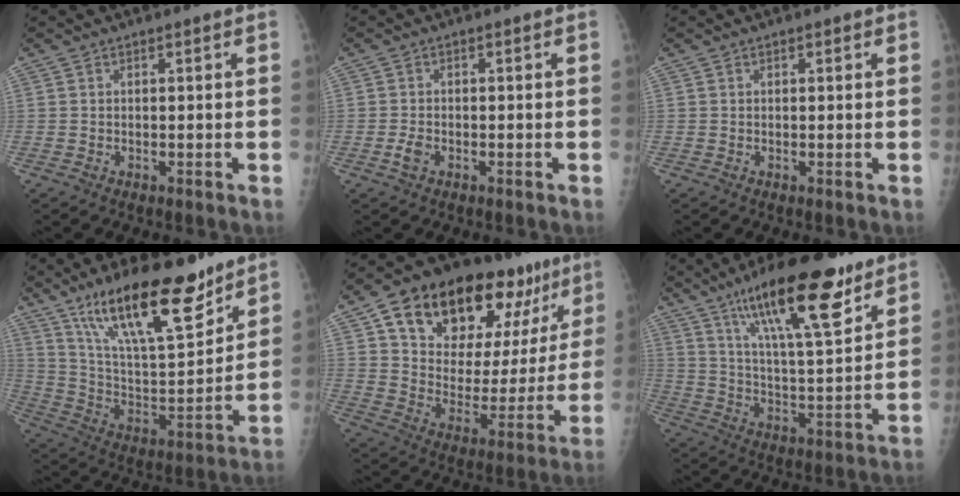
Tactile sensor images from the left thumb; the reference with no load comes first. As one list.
[{"total": 2.3, "force": [-1.0, 1.4, 1.5], "torque": [-0.031, 0.004, -0.020]}, {"total": 0.9, "force": [0.4, 0.6, 0.6], "torque": [-0.001, 0.001, 0.003]}, {"total": 23.7, "force": [15.9, 7.5, 15.8], "torque": [-0.235, -0.069, 0.279]}, {"total": 27.7, "force": [15.9, 13.9, 18.0], "torque": [-0.226, -0.024, 0.248]}, {"total": 21.6, "force": [13.3, 5.7, 16.0], "torque": [-0.242, -0.053, 0.223]}]